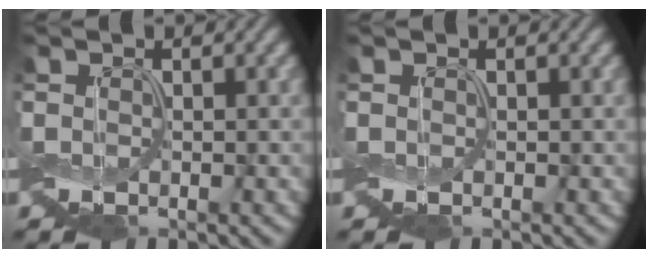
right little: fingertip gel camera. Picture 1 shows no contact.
{"total": 0.0}